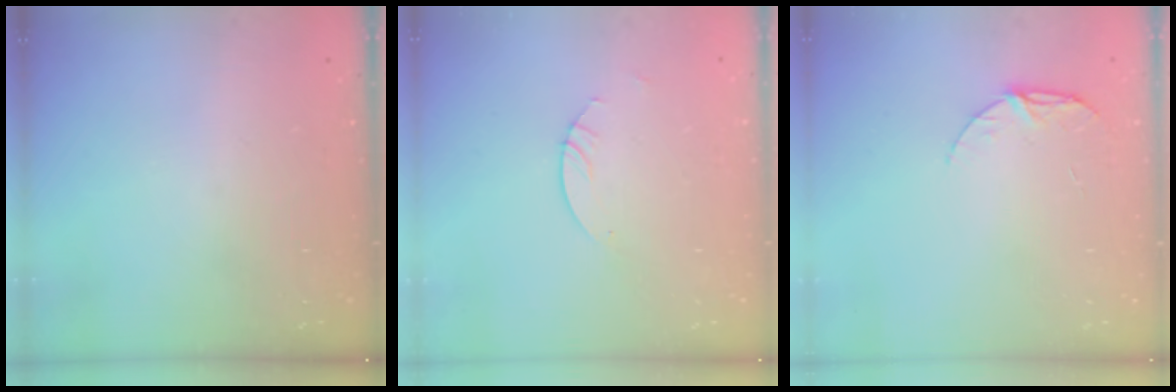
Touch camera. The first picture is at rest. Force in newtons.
{"total": 2.4, "press": 2.4, "slide": 0.2}
{"total": 7.6, "press": 7.6, "slide": 0.6}